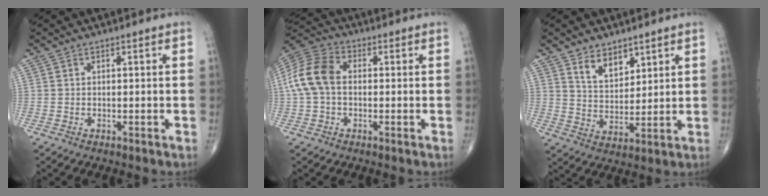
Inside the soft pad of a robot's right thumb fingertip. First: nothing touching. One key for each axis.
{"total": 10.8, "fx": 0.2, "fy": 7.3, "fz": 7.9, "tx": -0.168, "ty": 0.031, "tz": -0.005}
{"total": 6.9, "fx": 4.5, "fy": 3.9, "fz": 3.4, "tx": -0.037, "ty": -0.039, "tz": 0.090}